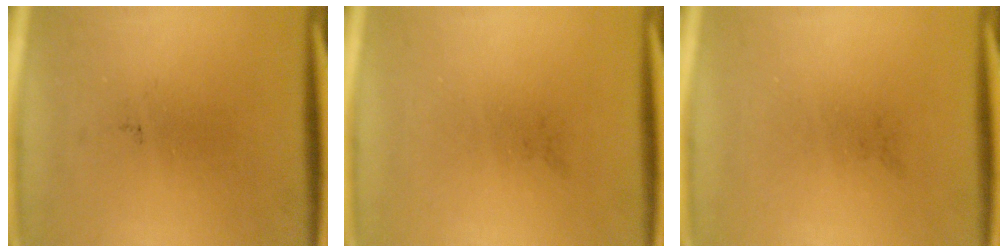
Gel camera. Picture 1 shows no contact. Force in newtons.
{"total": 0.0}
{"total": 0.0}